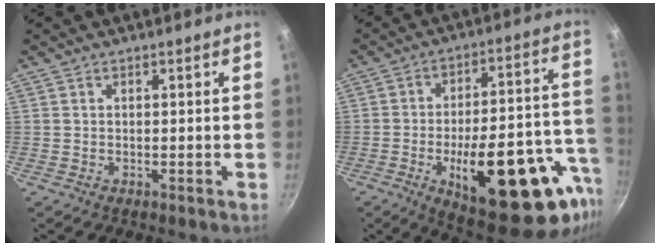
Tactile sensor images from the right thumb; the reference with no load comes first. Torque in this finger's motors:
{"motor_torque": [2.75, 2.26, 2.27, -0.49, 0.23]}